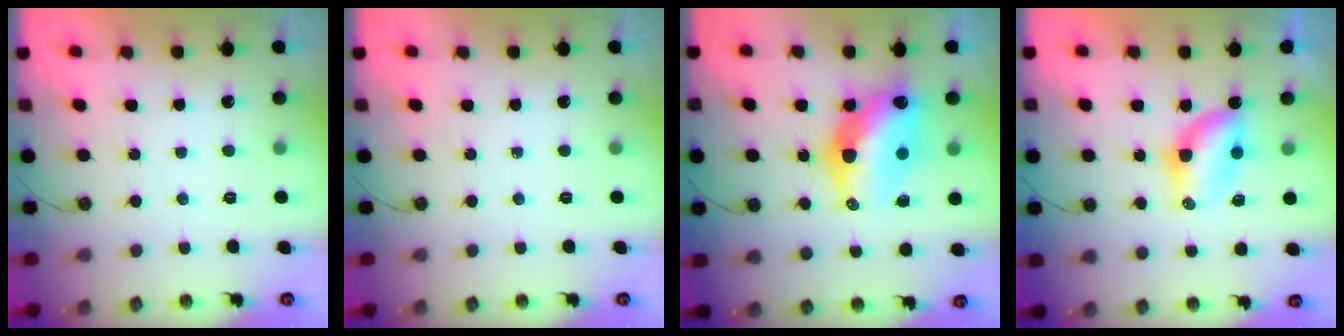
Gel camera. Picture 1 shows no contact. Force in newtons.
{"total": 0.0}
{"total": 15.4, "press": 14.7, "slide": 4.5}
{"total": 8.2, "press": 7.4, "slide": 3.6}